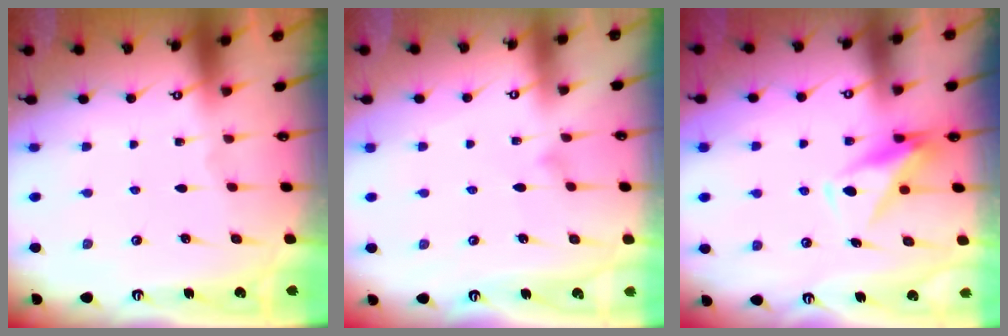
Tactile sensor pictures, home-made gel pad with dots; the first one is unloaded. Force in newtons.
{"total": 7.6, "press": 7.6, "slide": 0.5}
{"total": 10.0, "press": 10.0, "slide": 1.0}